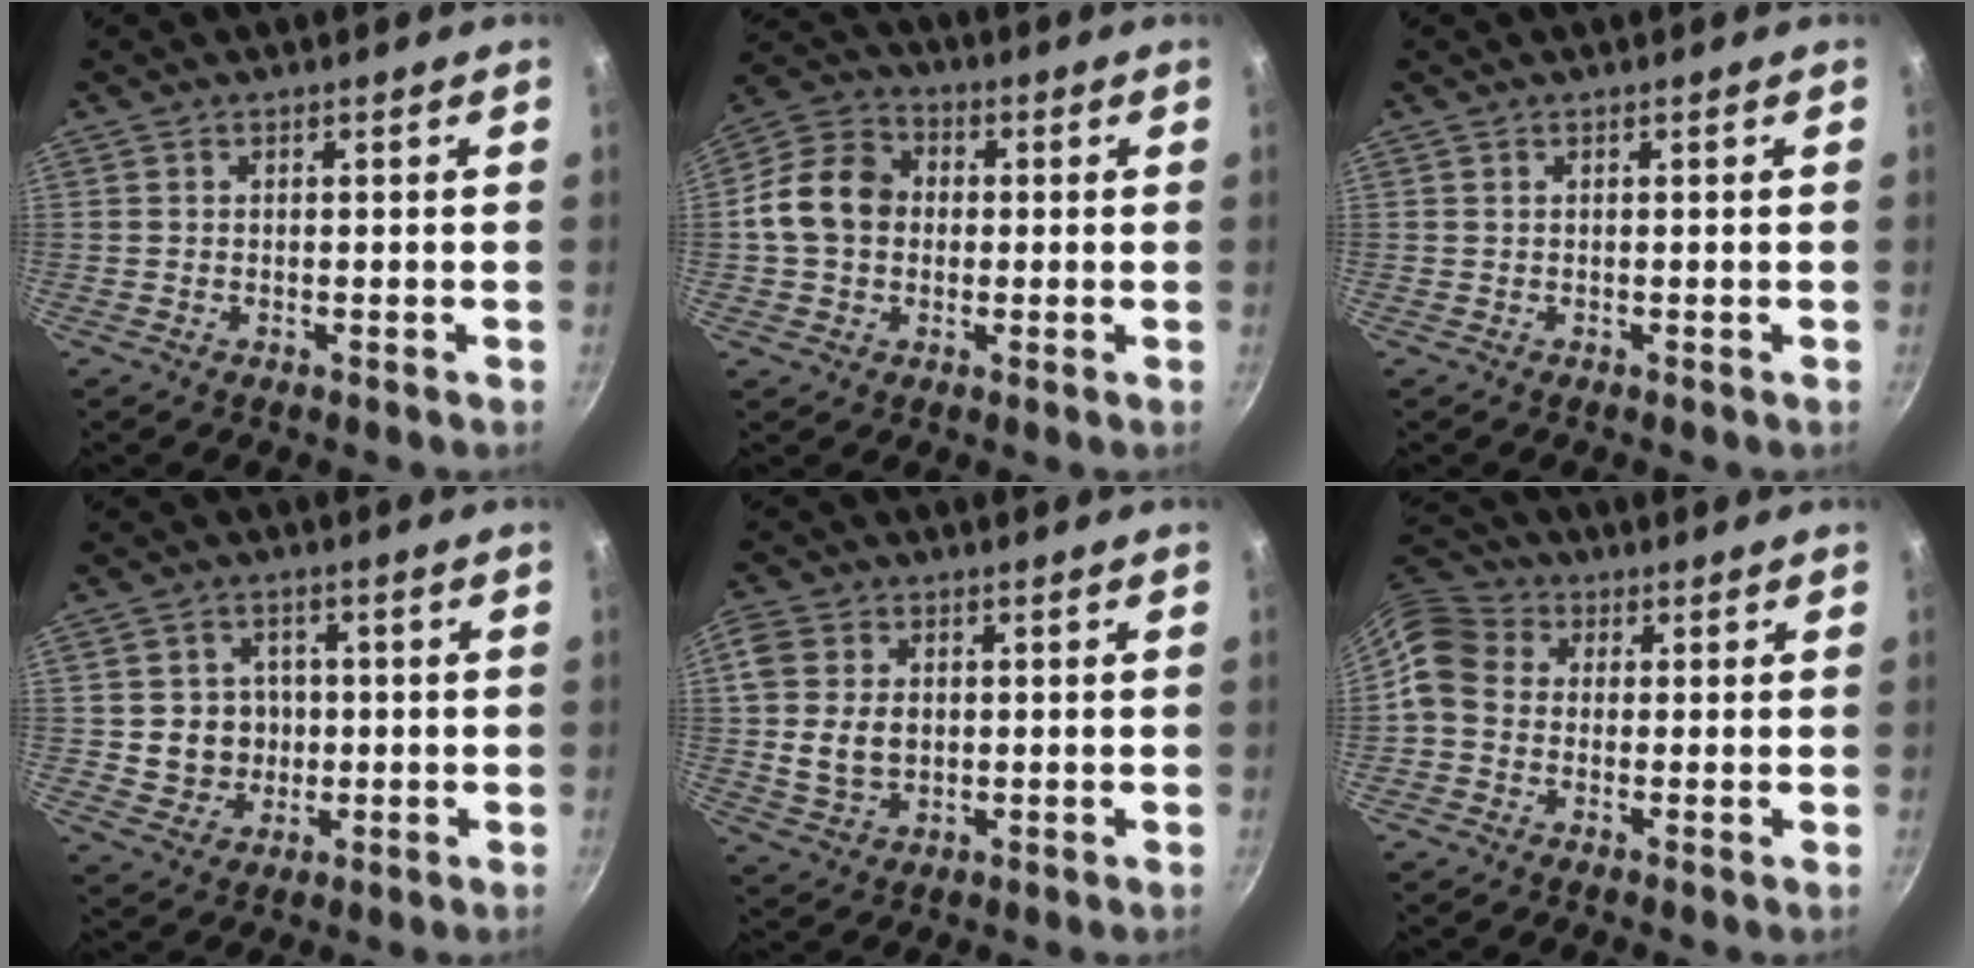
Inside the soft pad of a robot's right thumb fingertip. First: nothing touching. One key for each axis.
{"total": 11.3, "fx": 0.0, "fy": 9.3, "fz": 6.5, "tx": -0.086, "ty": 0.021, "tz": -0.019}
{"total": 0.0}
{"total": 7.1, "fx": -0.1, "fy": 6.8, "fz": 2.1, "tx": 0.002, "ty": 0.011, "tz": 0.005}
{"total": 8.5, "fx": 0.1, "fy": 6.5, "fz": 5.5, "tx": -0.094, "ty": -0.001, "tz": -0.001}
{"total": 8.1, "fx": 0.2, "fy": 6.8, "fz": 4.3, "tx": -0.061, "ty": 0.022, "tz": -0.018}